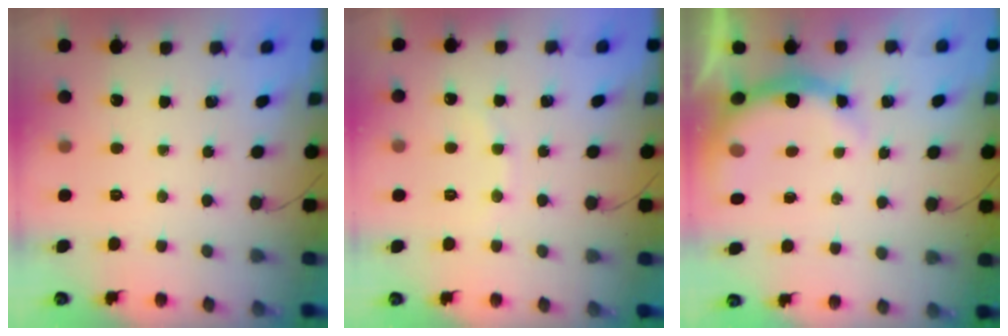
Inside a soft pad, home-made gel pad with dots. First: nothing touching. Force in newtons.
{"total": 5.7, "press": 5.4, "slide": 1.6}
{"total": 7.8, "press": 7.7, "slide": 1.3}